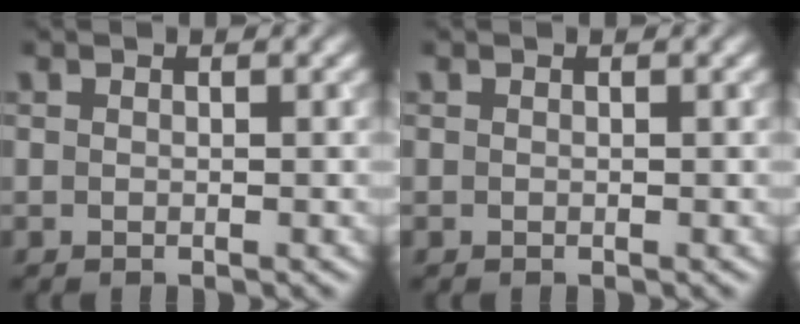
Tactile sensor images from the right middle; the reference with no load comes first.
{"total": 0.0}